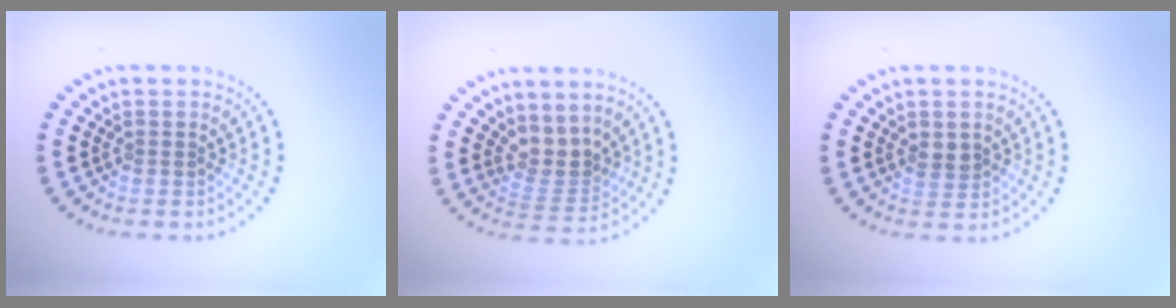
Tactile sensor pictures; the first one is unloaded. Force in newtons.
{"total": 2.8, "press": 2.0, "slide": 1.9}
{"total": 1.3, "press": 1.2, "slide": 0.5}